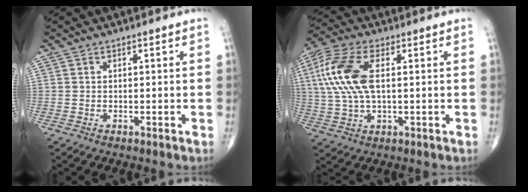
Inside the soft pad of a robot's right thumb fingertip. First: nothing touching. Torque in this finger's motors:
{"motor_torque": [-0.45, 0.90, 0.58, 0.21, 0.23]}